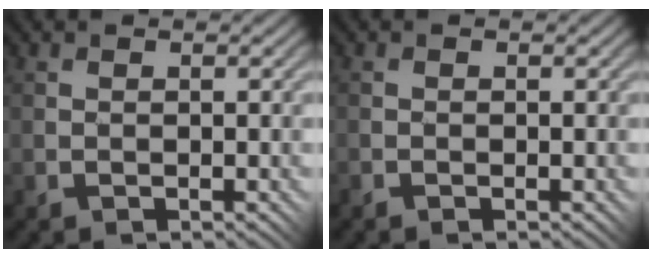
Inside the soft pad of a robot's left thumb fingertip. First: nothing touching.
{"total": 0.6, "force": [-0.6, 0.2, 0.1], "torque": [-0.003, 0.001, -0.013]}